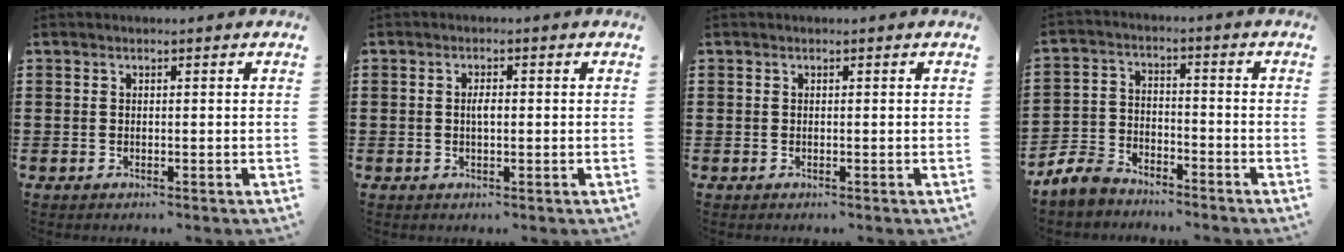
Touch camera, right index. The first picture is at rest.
{"total": 1.9, "force": [0.1, 0.7, 1.8], "torque": [-0.034, 0.004, 0.000]}
{"total": 0.0}
{"total": 6.1, "force": [-5.7, 1.9, 1.2], "torque": [-0.044, 0.010, -0.118]}